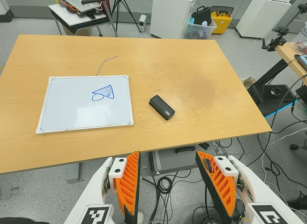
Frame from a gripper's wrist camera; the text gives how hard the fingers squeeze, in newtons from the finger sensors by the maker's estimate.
{"total": 0.0}